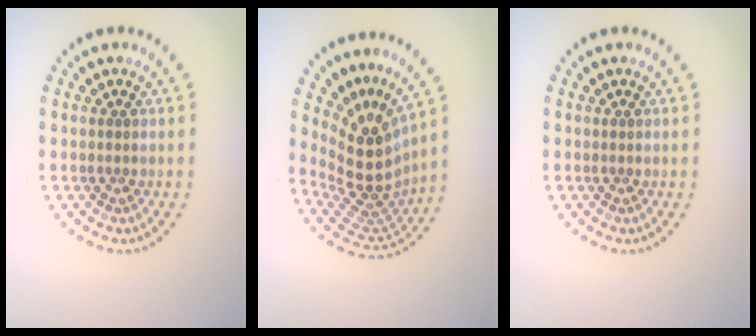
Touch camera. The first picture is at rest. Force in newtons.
{"total": 5.1, "press": 3.6, "slide": 3.6}
{"total": 0.0}